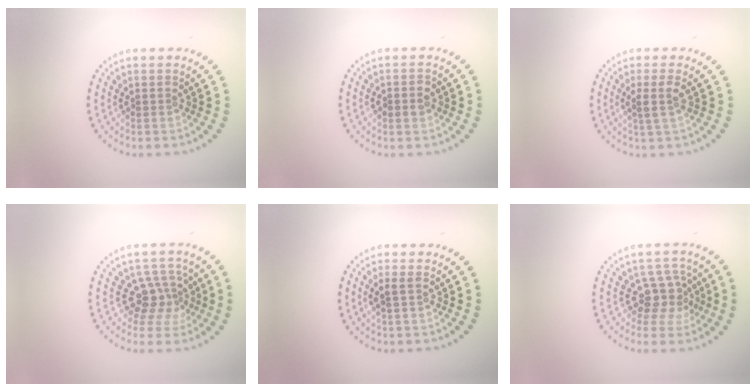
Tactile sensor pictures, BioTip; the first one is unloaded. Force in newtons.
{"total": 1.4, "press": 1.4, "slide": 0.3}
{"total": 2.1, "press": 1.6, "slide": 1.3}
{"total": 2.8, "press": 2.2, "slide": 1.8}
{"total": 1.1, "press": 1.0, "slide": 0.4}
{"total": 3.1, "press": 2.4, "slide": 1.9}